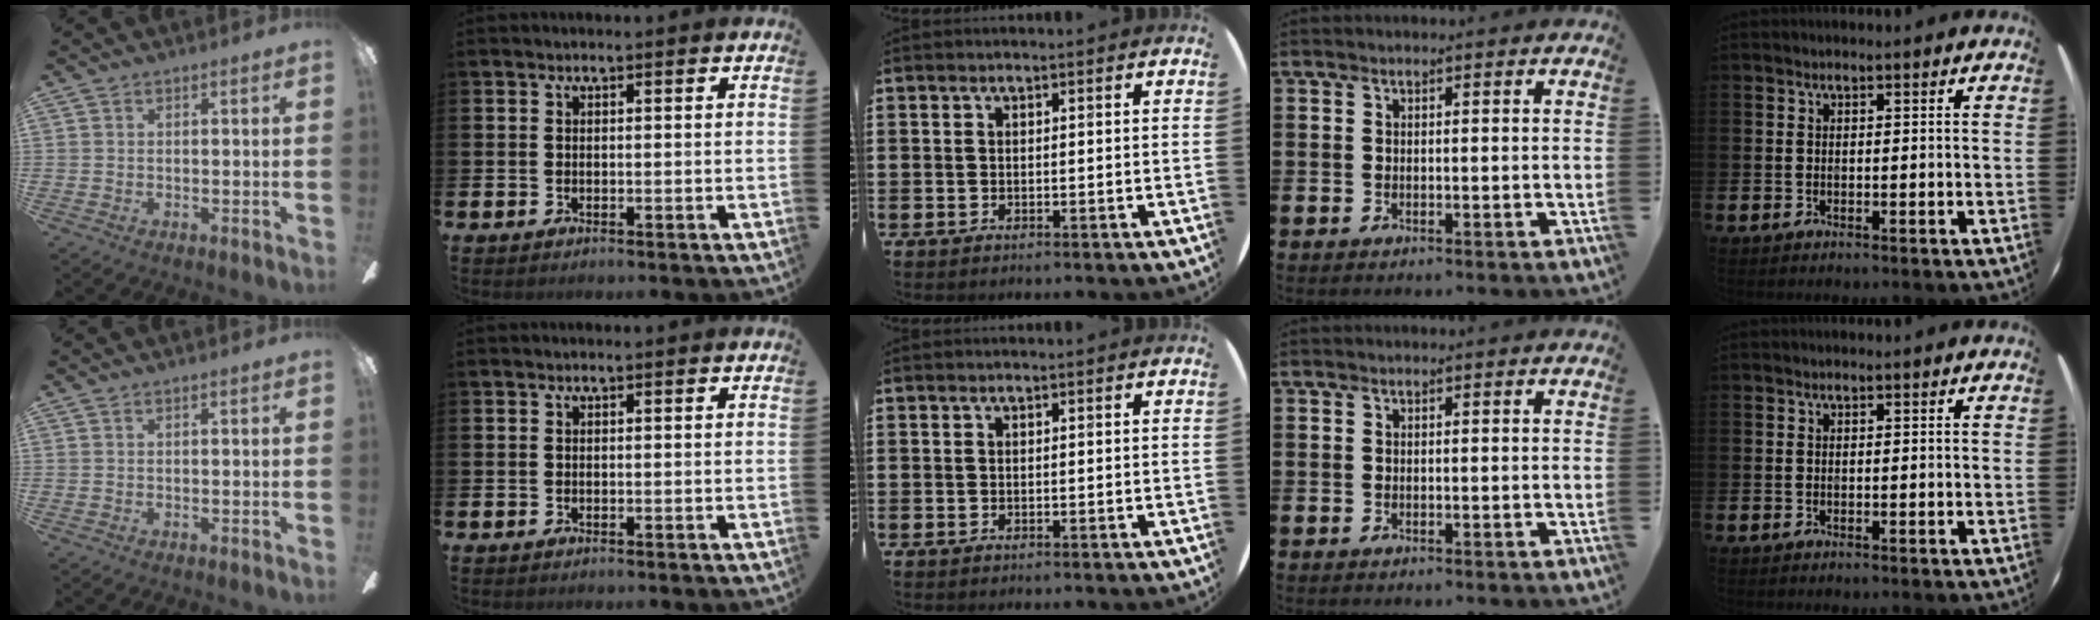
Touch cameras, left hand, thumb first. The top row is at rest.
{}